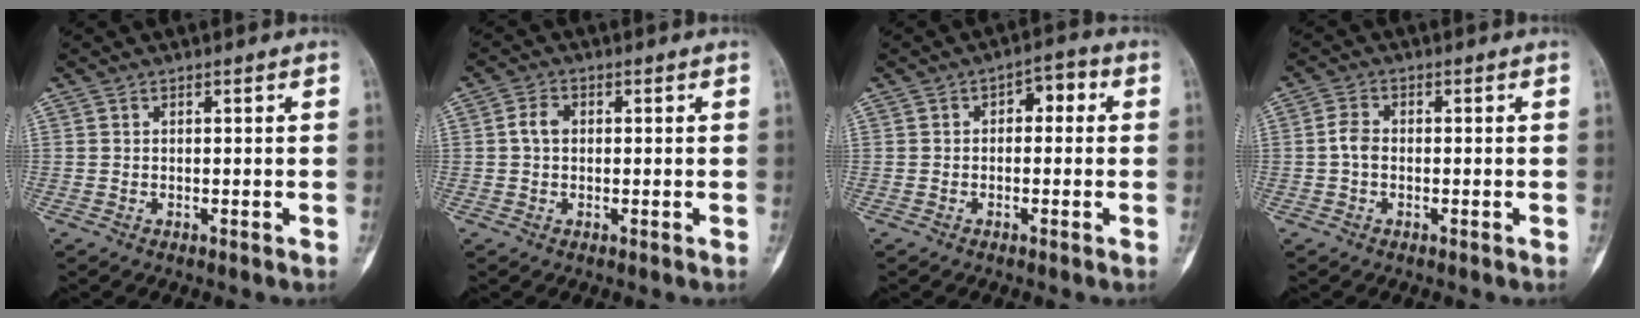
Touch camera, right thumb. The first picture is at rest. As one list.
[{"total": 2.9, "force": [0.2, 2.1, 1.9], "torque": [-0.036, 0.007, -0.001]}, {"total": 4.1, "force": [0.4, 2.6, 3.1], "torque": [-0.019, 0.020, -0.006]}, {"total": 2.7, "force": [-0.4, 1.8, 1.9], "torque": [-0.033, 0.007, -0.016]}]